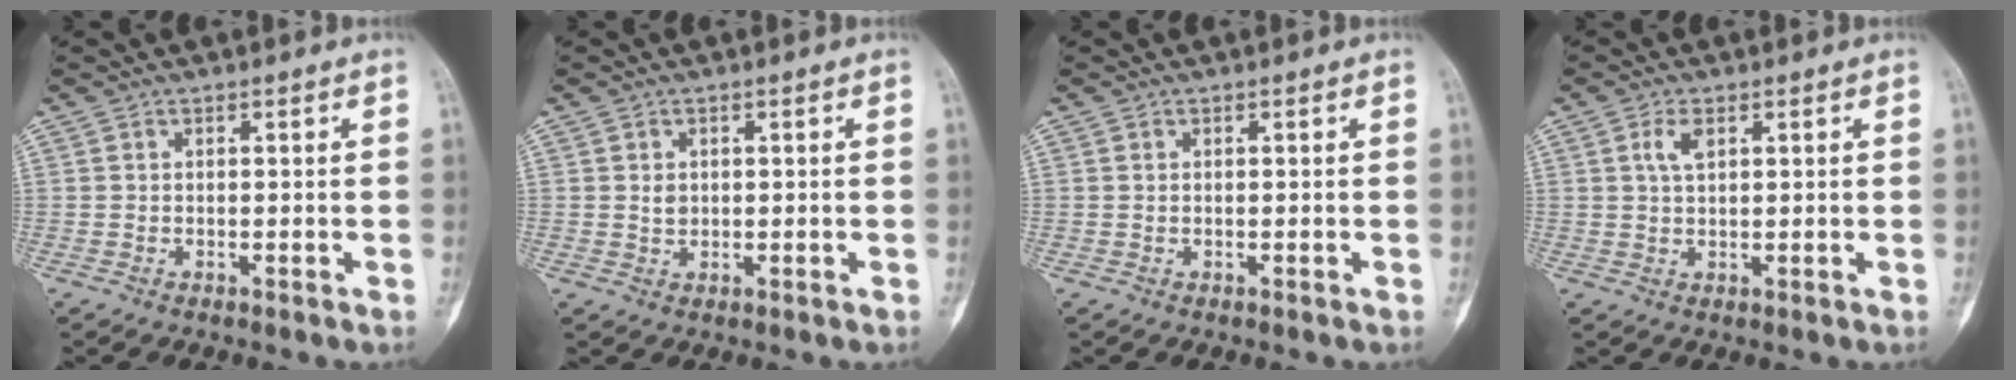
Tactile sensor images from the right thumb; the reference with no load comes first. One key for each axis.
{"total": 1.7, "fx": 0.3, "fy": 1.4, "fz": 1.0, "tx": -0.010, "ty": -0.001, "tz": 0.008}
{"total": 0.0}
{"total": 3.2, "fx": 1.3, "fy": 1.6, "fz": 2.5, "tx": -0.048, "ty": -0.001, "tz": 0.025}